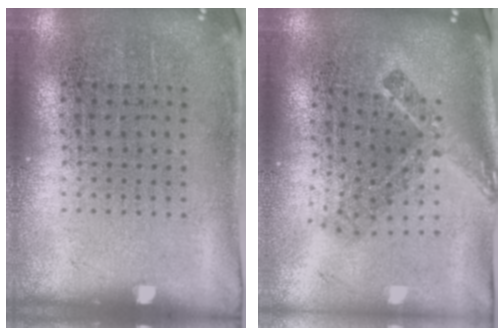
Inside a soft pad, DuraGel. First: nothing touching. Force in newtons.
{"total": 2.2, "press": 1.5, "slide": 1.7}